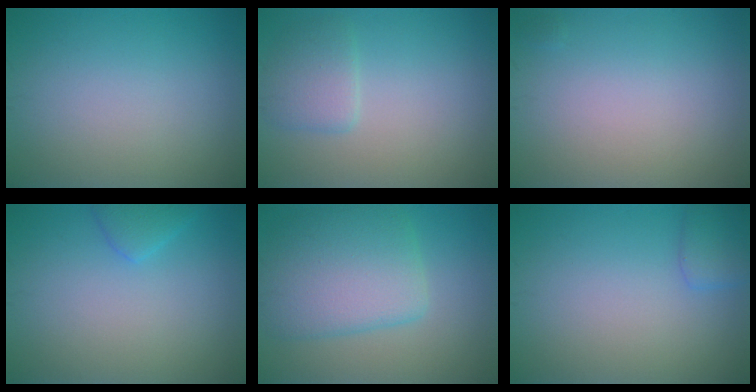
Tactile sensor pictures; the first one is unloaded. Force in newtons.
{"total": 2.3, "press": 2.3, "slide": 0.2}
{"total": 0.0}
{"total": 1.7, "press": 1.7, "slide": 0.1}
{"total": 7.0, "press": 7.0, "slide": 0.2}
{"total": 1.7, "press": 1.7, "slide": 0.1}